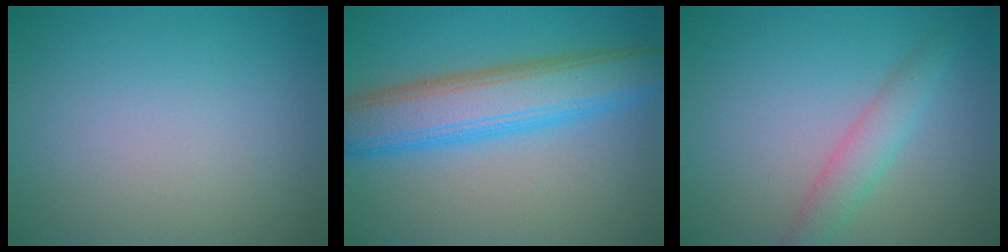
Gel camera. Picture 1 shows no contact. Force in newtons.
{"total": 7.4, "press": 7.4, "slide": 0.2}
{"total": 2.5, "press": 2.5, "slide": 0.1}